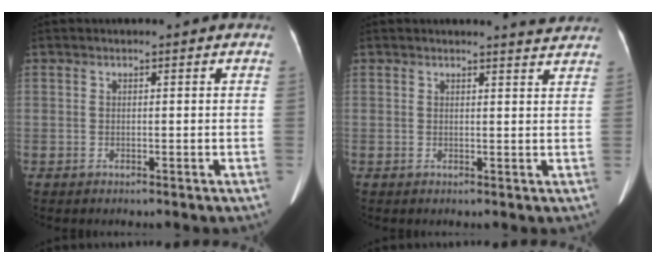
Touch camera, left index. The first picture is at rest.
{"total": 2.9, "force": [2.9, -0.2, 0.3], "torque": [-0.009, -0.009, 0.023]}